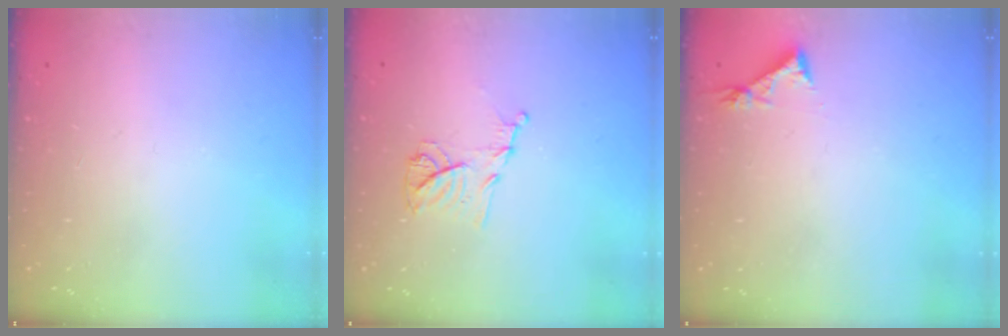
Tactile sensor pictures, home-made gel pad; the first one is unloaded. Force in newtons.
{"total": 10.3, "press": 10.3, "slide": 0.5}
{"total": 3.8, "press": 3.7, "slide": 0.4}